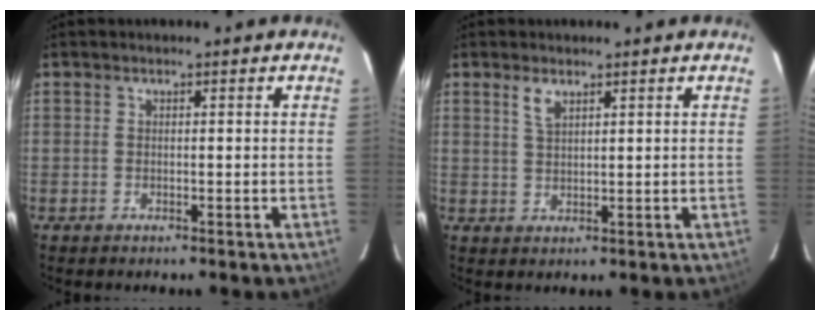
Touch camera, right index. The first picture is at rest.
{"total": 2.6, "force": [1.7, 1.0, 1.8], "torque": [-0.034, 0.001, 0.033]}